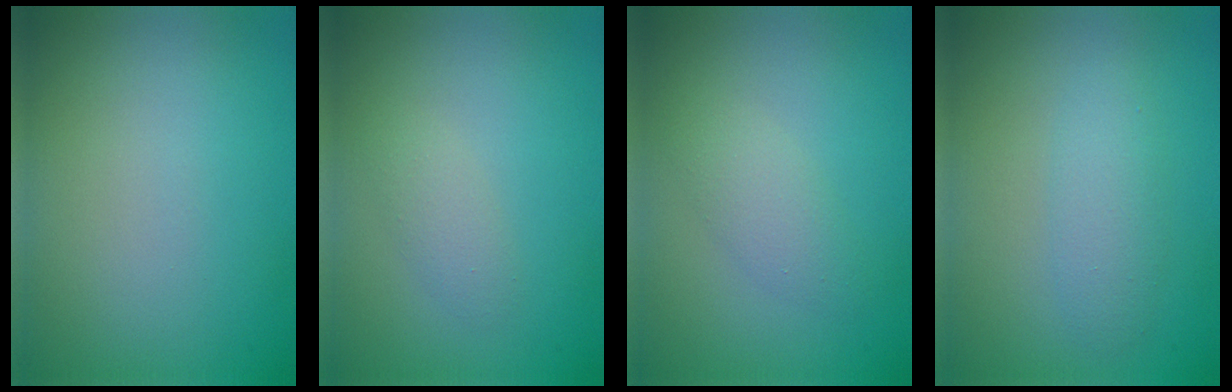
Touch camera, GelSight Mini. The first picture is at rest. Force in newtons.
{"total": 1.5, "press": 1.5, "slide": 0.0}
{"total": 2.2, "press": 2.2, "slide": 0.0}
{"total": 2.4, "press": 2.4, "slide": 0.0}